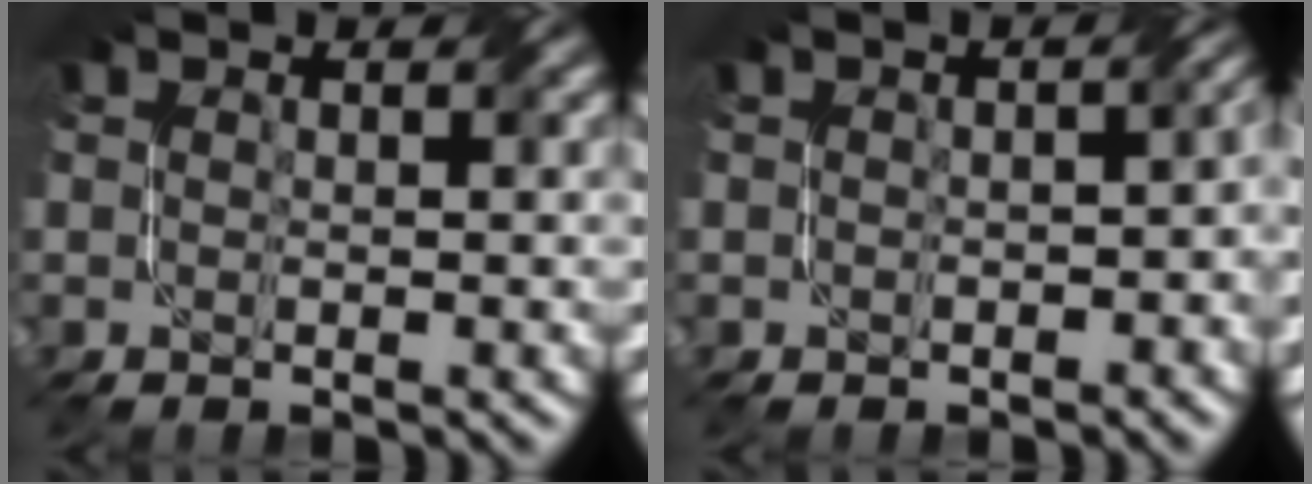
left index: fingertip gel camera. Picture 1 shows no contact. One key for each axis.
{"total": 3.8, "fx": -0.5, "fy": 2.2, "fz": 3.1, "tx": -0.015, "ty": -0.002, "tz": 0.003}